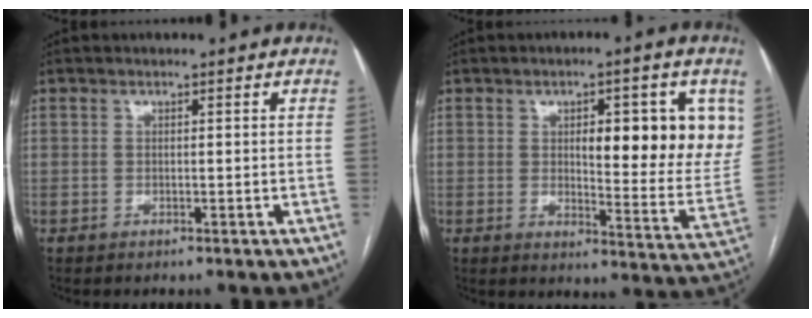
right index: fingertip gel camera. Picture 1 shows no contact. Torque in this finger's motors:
{"motor_torque": [0.61, 0.37, 0.31, 0.10]}